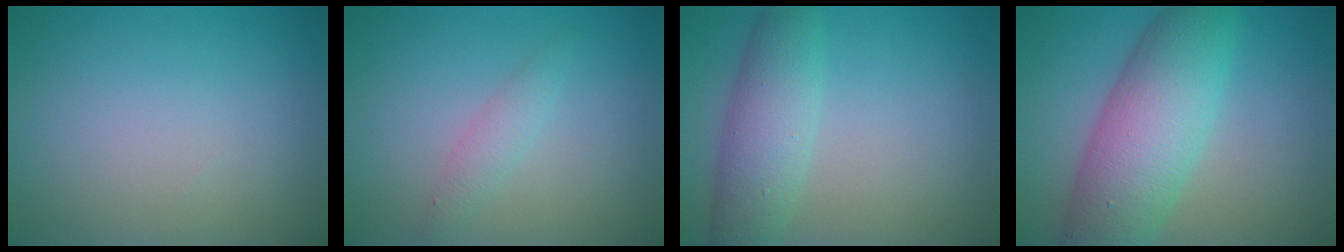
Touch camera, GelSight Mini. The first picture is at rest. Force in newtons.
{"total": 1.6, "press": 1.6, "slide": 0.1}
{"total": 4.6, "press": 4.6, "slide": 0.1}
{"total": 8.7, "press": 8.7, "slide": 0.2}